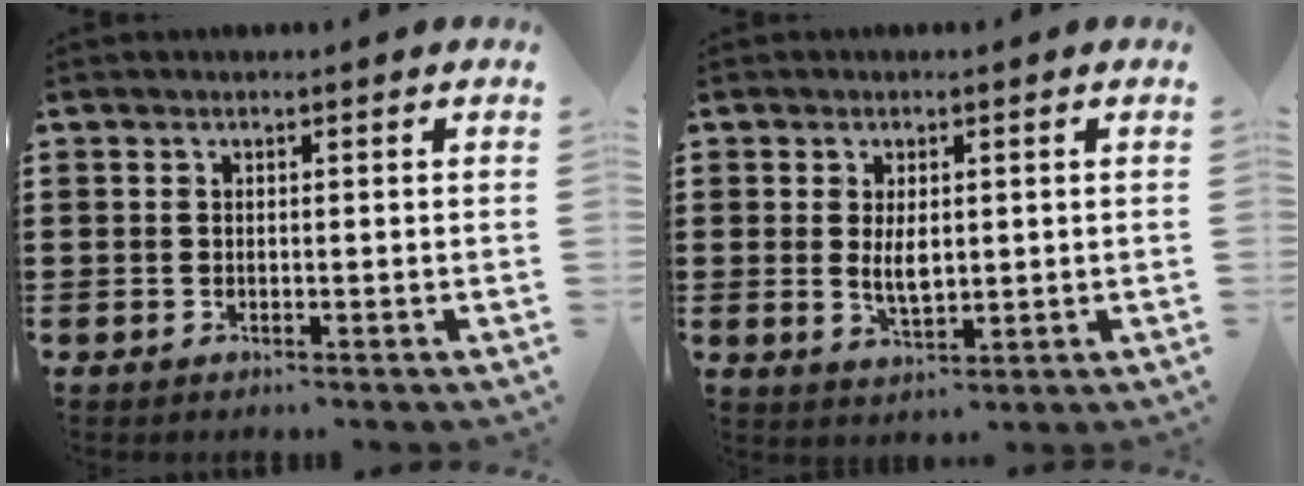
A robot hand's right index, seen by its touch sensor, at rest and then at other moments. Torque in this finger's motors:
{"motor_torque": [1.45, 0.68, 0.29, 0.02]}